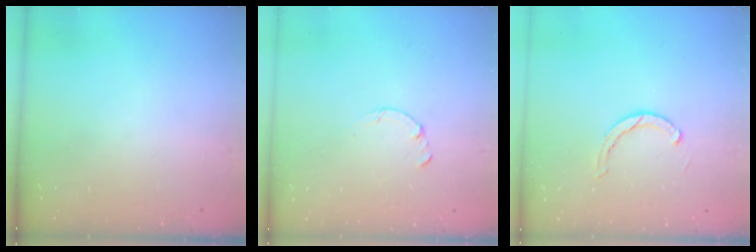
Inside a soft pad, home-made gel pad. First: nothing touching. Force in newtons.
{"total": 0.0}
{"total": 2.8, "press": 2.8, "slide": 0.2}